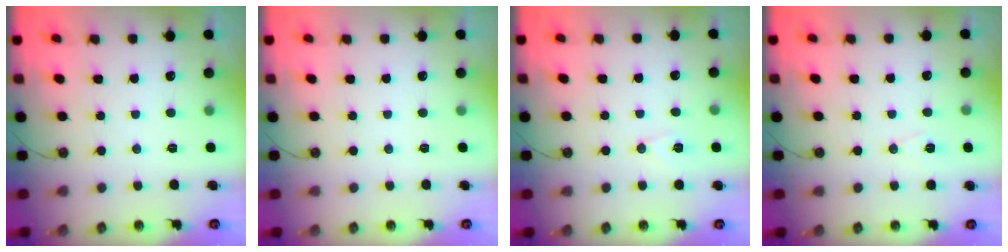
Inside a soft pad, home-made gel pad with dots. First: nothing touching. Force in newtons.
{"total": 0.0}
{"total": 6.1, "press": 5.6, "slide": 2.5}
{"total": 6.9, "press": 5.1, "slide": 4.6}